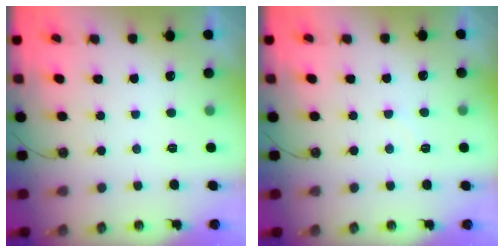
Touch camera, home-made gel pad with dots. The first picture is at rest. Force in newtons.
{"total": 5.3, "press": 5.2, "slide": 0.8}